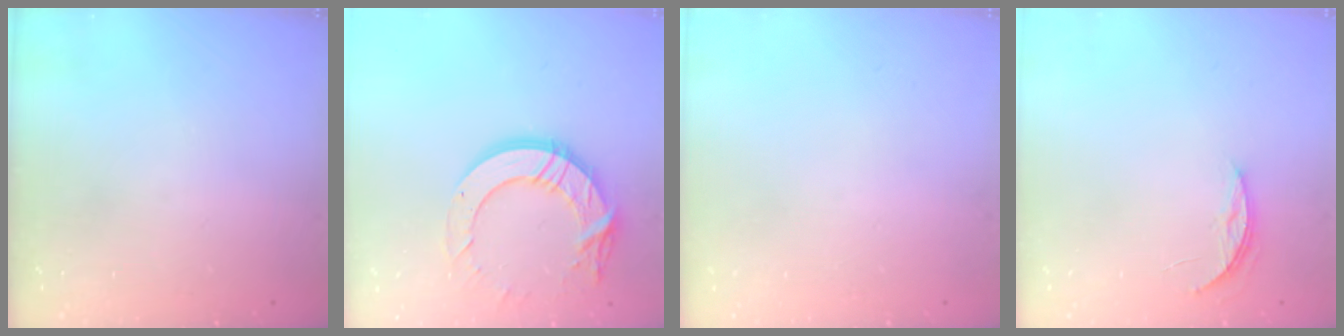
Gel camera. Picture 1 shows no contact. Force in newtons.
{"total": 15.4, "press": 15.3, "slide": 1.3}
{"total": 0.0}
{"total": 3.9, "press": 3.9, "slide": 0.4}